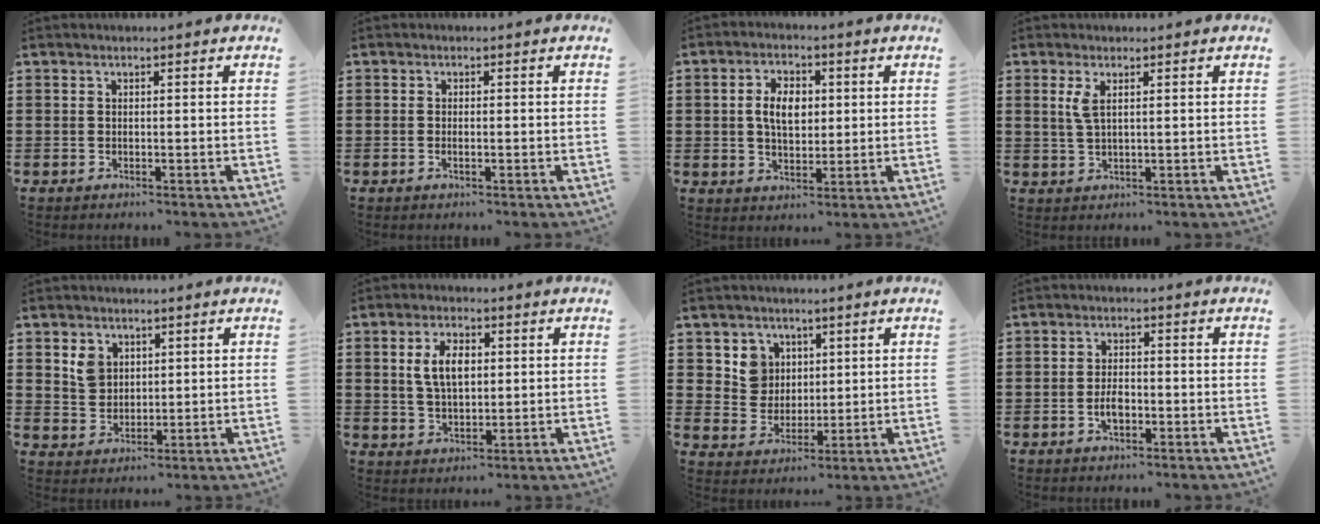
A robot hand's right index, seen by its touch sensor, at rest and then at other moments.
{"total": 0.8, "force": [-0.3, 0.2, 0.7], "torque": [-0.013, -0.004, -0.004]}
{"total": 5.7, "force": [0.7, 3.4, 4.5], "torque": [-0.093, 0.008, 0.004]}
{"total": 2.3, "force": [0.9, 0.7, 2.0], "torque": [-0.043, 0.004, 0.014]}
{"total": 4.2, "force": [2.0, 3.4, 1.5], "torque": [-0.033, 0.009, 0.036]}
{"total": 5.9, "force": [1.2, 3.2, 4.8], "torque": [-0.109, 0.010, 0.017]}
{"total": 5.8, "force": [2.6, 5.1, 0.7], "torque": [-0.035, 0.011, 0.049]}
{"total": 3.1, "force": [-1.0, 1.5, 2.4], "torque": [-0.053, 0.001, -0.020]}